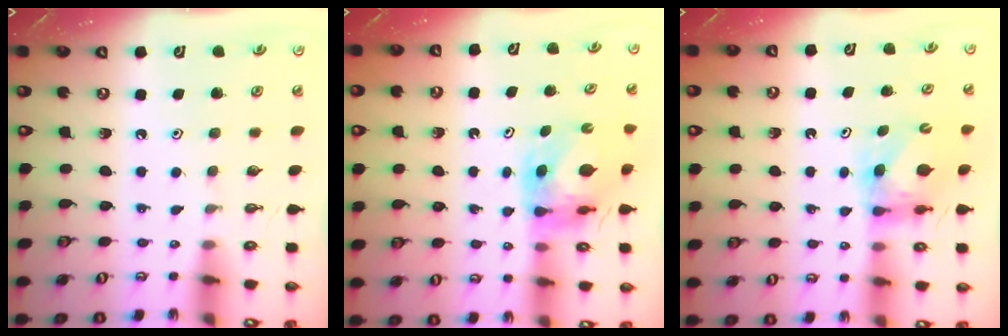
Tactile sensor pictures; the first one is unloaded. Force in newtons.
{"total": 6.6, "press": 6.6, "slide": 0.6}
{"total": 5.4, "press": 5.4, "slide": 0.5}